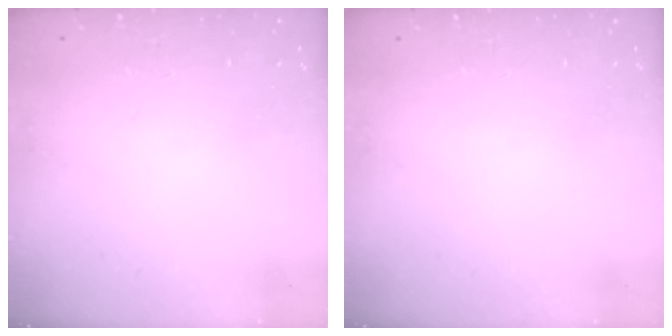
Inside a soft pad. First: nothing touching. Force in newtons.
{"total": 15.1, "press": 2.1, "slide": 14.9}